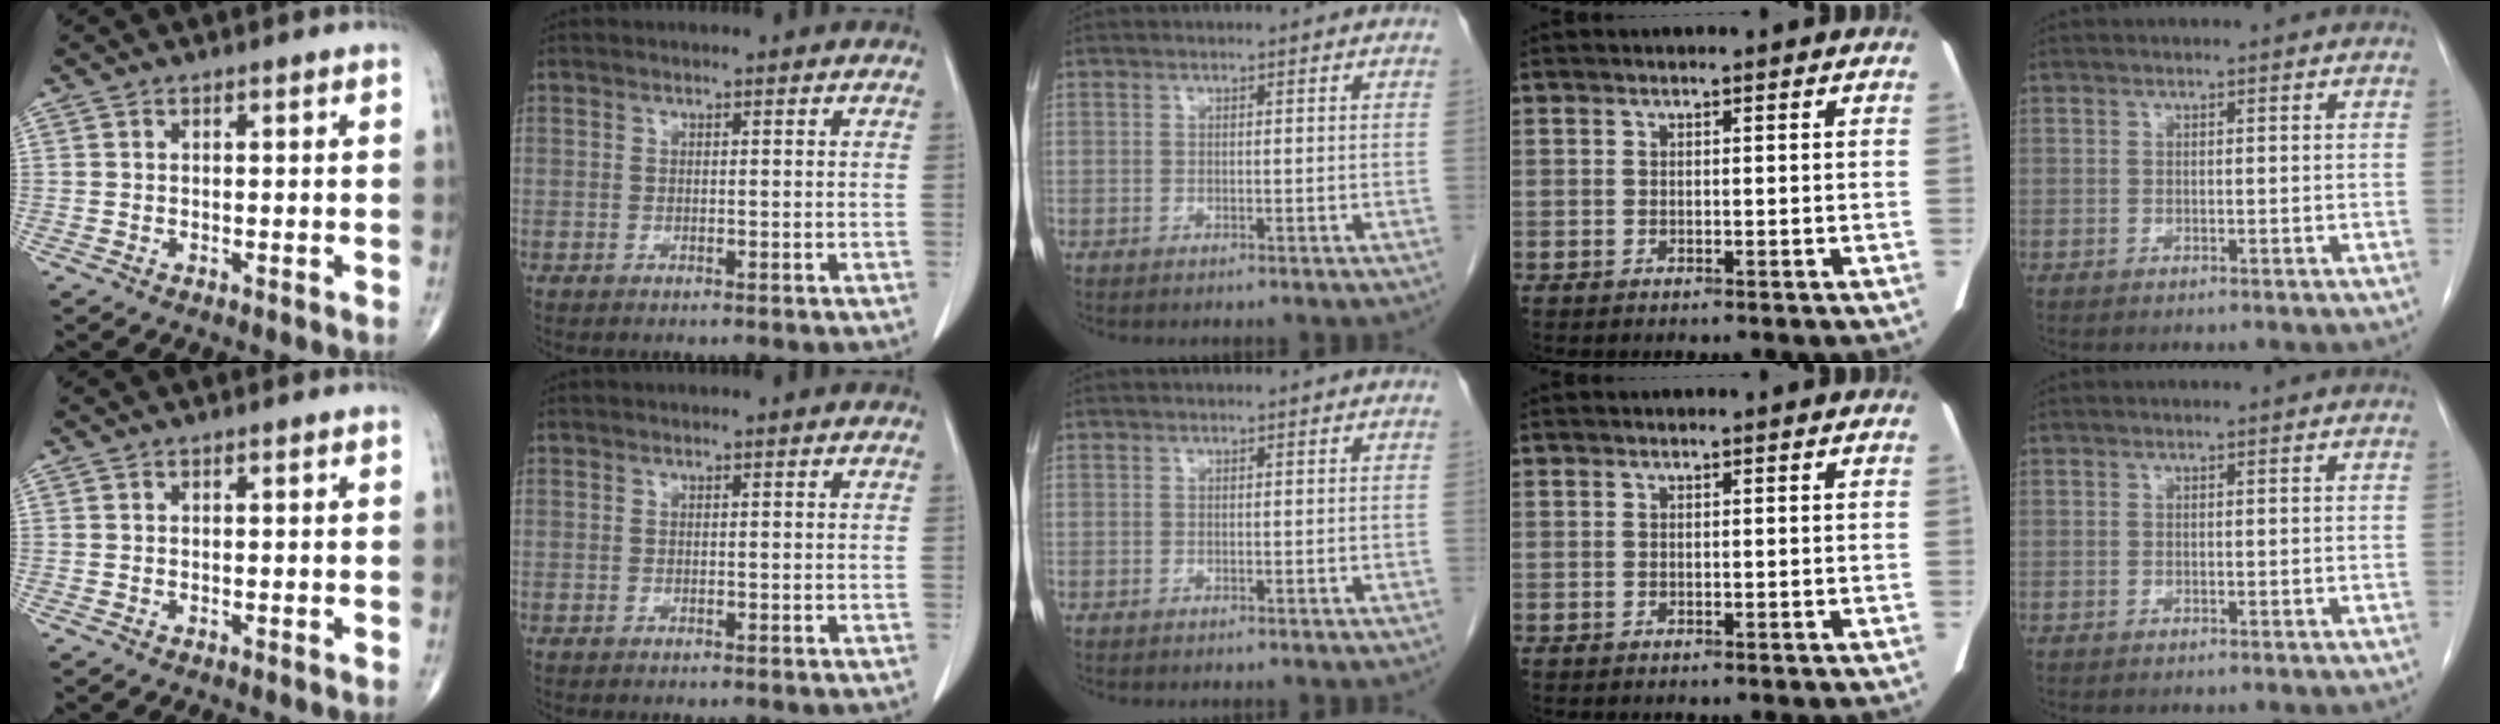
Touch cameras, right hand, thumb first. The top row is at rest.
{}